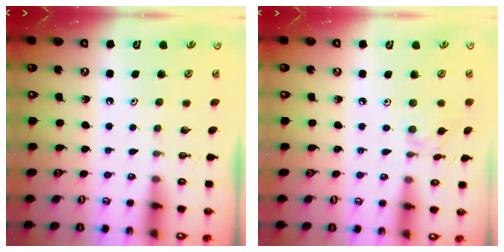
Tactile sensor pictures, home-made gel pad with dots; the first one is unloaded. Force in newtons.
{"total": 4.1, "press": 4.1, "slide": 0.4}